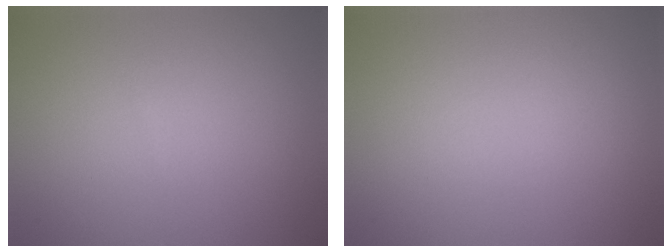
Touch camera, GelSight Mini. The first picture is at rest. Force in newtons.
{"total": 0.0}